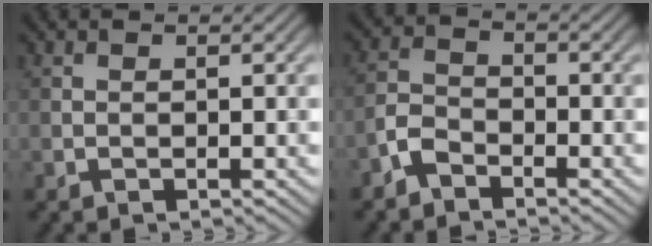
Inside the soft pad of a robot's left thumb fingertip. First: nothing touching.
{"total": 3.3, "force": [-2.6, 1.5, 1.4], "torque": [-0.032, 0.001, -0.066]}